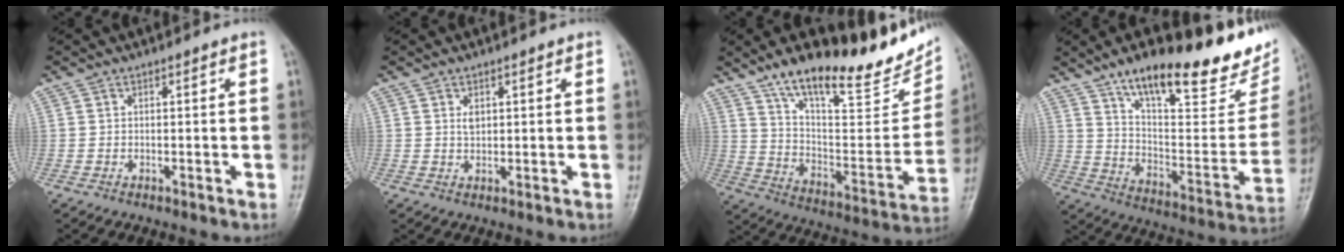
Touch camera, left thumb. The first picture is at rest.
{"total": 1.9, "force": [0.8, 1.2, 1.3], "torque": [-0.016, -0.005, 0.015]}
{"total": 26.2, "force": [18.9, 8.2, 16.3], "torque": [-0.201, -0.087, 0.299]}
{"total": 28.7, "force": [19.9, 8.9, 18.6], "torque": [-0.234, -0.076, 0.301]}